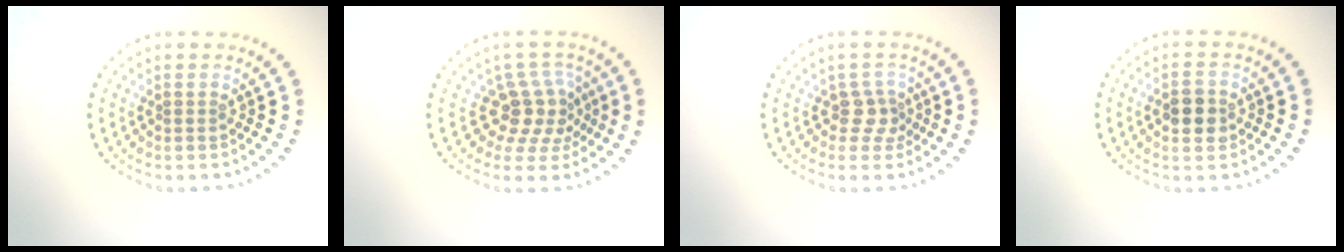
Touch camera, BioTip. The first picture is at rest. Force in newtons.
{"total": 3.7, "press": 3.0, "slide": 2.2}
{"total": 2.0, "press": 1.6, "slide": 1.2}
{"total": 2.9, "press": 2.9, "slide": 0.2}